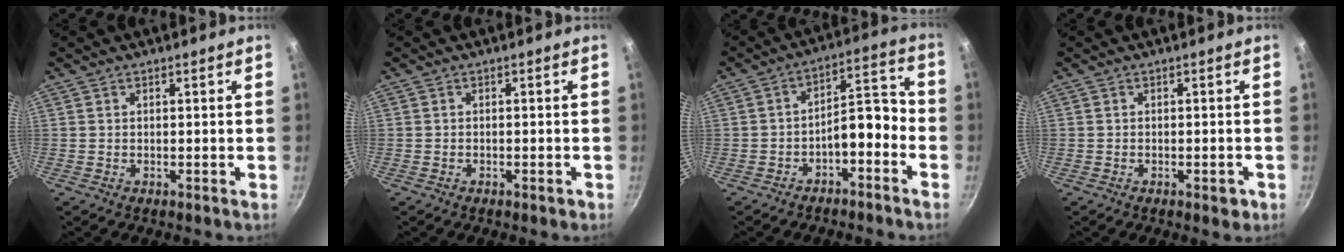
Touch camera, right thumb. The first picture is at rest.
{"total": 1.0, "force": [-0.6, 0.4, 0.6], "torque": [-0.012, 0.006, -0.005]}
{"total": 8.3, "force": [-3.9, 3.8, 6.2], "torque": [-0.077, 0.071, -0.056]}
{"total": 2.2, "force": [-1.0, 1.0, 1.7], "torque": [-0.019, 0.007, -0.009]}